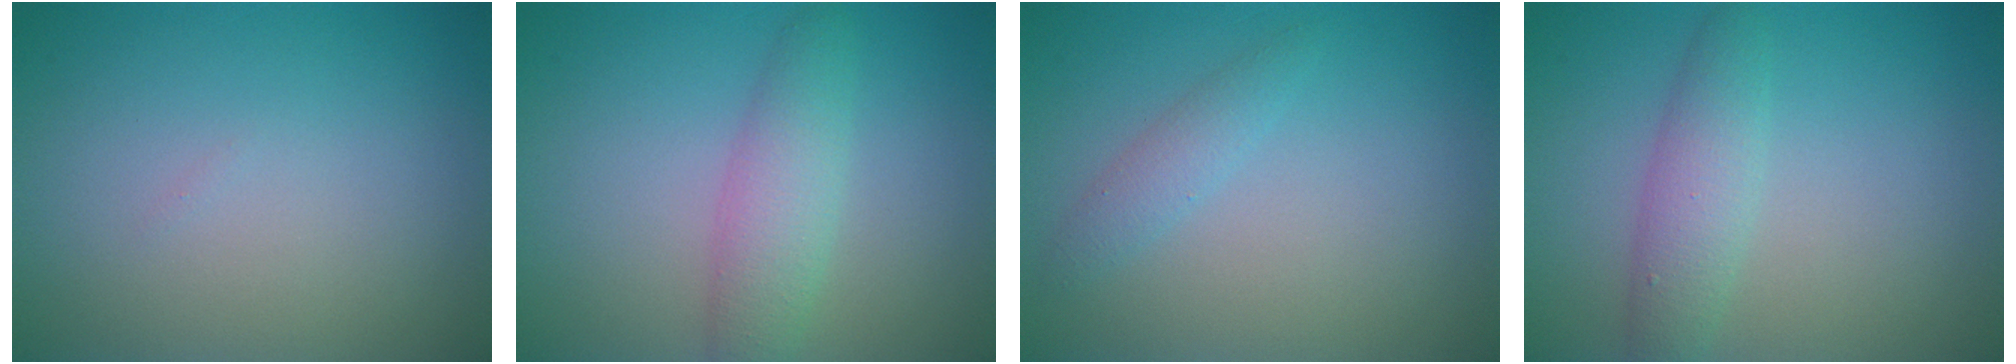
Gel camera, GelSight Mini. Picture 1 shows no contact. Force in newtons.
{"total": 3.3, "press": 3.3, "slide": 0.1}
{"total": 1.5, "press": 1.5, "slide": 0.1}
{"total": 2.8, "press": 2.8, "slide": 0.0}